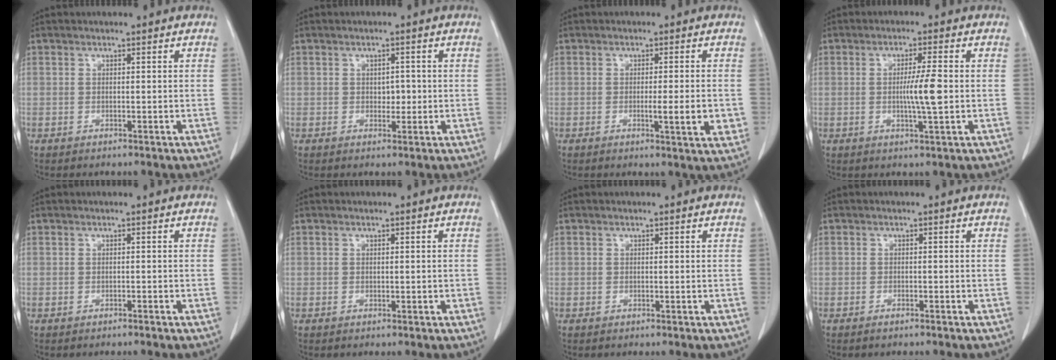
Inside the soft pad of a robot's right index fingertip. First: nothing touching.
{"total": 1.9, "force": [-0.1, 1.2, 1.4], "torque": [-0.016, 0.002, 0.001]}
{"total": 5.2, "force": [-1.0, 0.4, 5.1], "torque": [-0.069, -0.008, -0.014]}
{"total": 5.0, "force": [-0.3, -0.2, 4.9], "torque": [-0.085, -0.006, -0.007]}
{"total": 0.7, "force": [-0.6, 0.0, 0.3], "torque": [-0.007, 0.000, -0.007]}
{"total": 0.0}
{"total": 0.0}
{"total": 0.7, "force": [-0.7, 0.1, 0.3], "torque": [-0.011, -0.001, -0.009]}